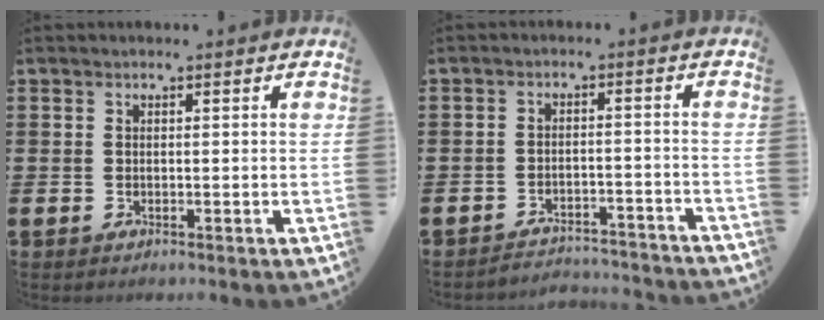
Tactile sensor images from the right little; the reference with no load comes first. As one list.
[{"total": 3.0, "force": [-3.0, 0.1, -0.2], "torque": [-0.003, 0.004, -0.067]}]